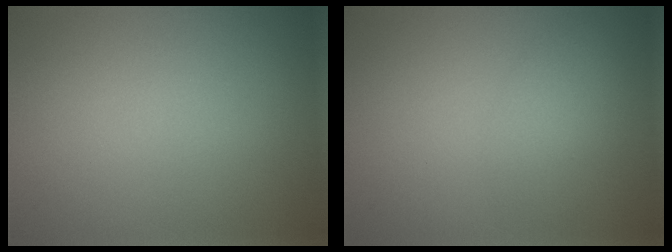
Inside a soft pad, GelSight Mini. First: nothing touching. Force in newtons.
{"total": 1.3, "press": 1.3, "slide": 0.1}